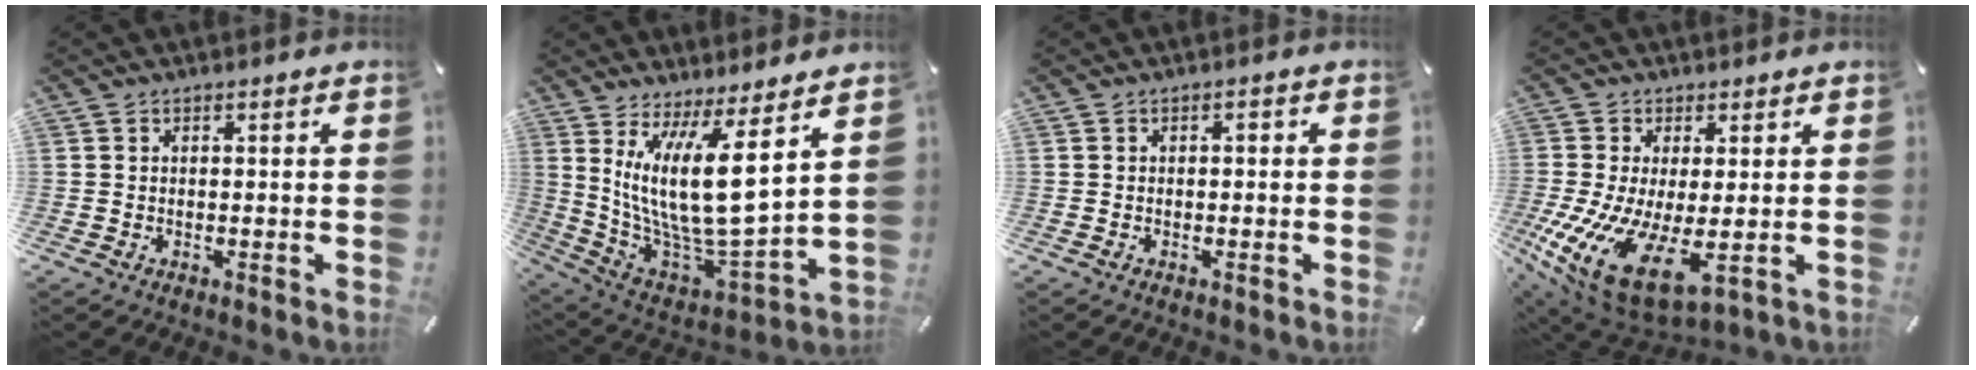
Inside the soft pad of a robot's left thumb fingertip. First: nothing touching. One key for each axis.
{"total": 18.2, "fx": 6.6, "fy": 5.2, "fz": 16.1, "tx": -0.333, "ty": -0.067, "tz": 0.110}
{"total": 1.2, "fx": -0.5, "fy": 0.8, "fz": 0.8, "tx": -0.017, "ty": 0.007, "tz": -0.012}
{"total": 15.7, "fx": -2.2, "fy": 7.6, "fz": 13.6, "tx": -0.281, "ty": -0.016, "tz": -0.018}